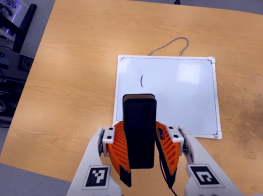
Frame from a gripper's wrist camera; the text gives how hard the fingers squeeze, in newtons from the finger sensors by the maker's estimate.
{"total": 7.2, "left": 6.4, "right": 8.1}